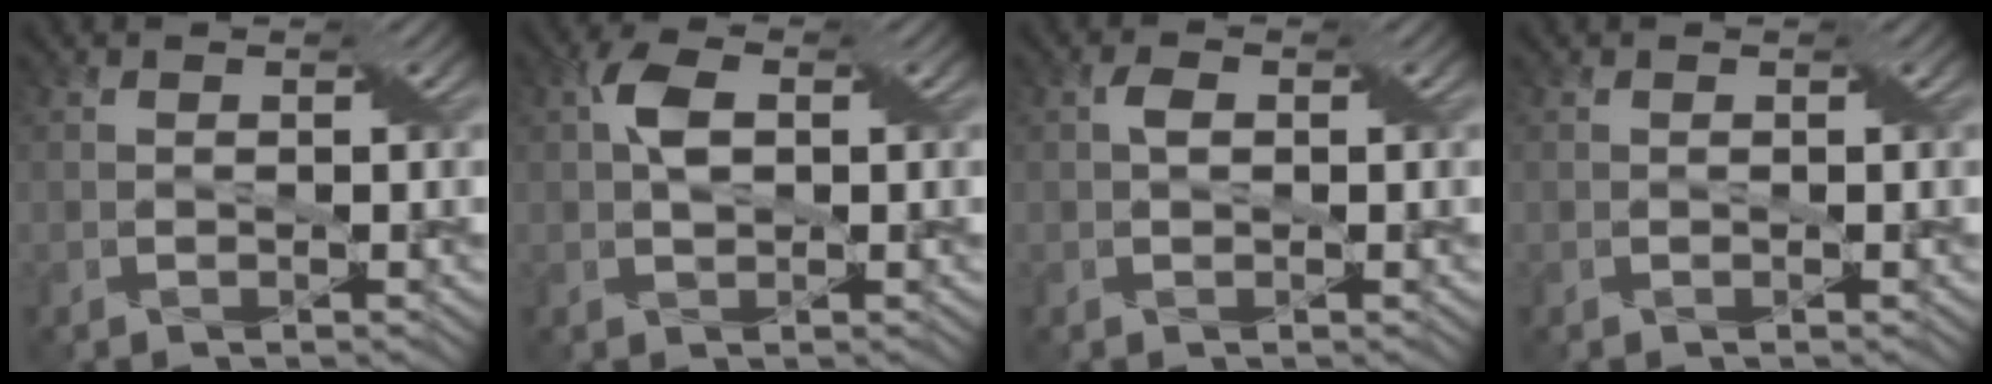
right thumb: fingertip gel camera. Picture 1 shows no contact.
{"total": 3.6, "force": [0.5, 2.0, 2.9], "torque": [-0.062, 0.008, 0.005]}
{"total": 1.5, "force": [0.2, 0.9, 1.1], "torque": [-0.022, 0.005, 0.001]}
{"total": 0.0}